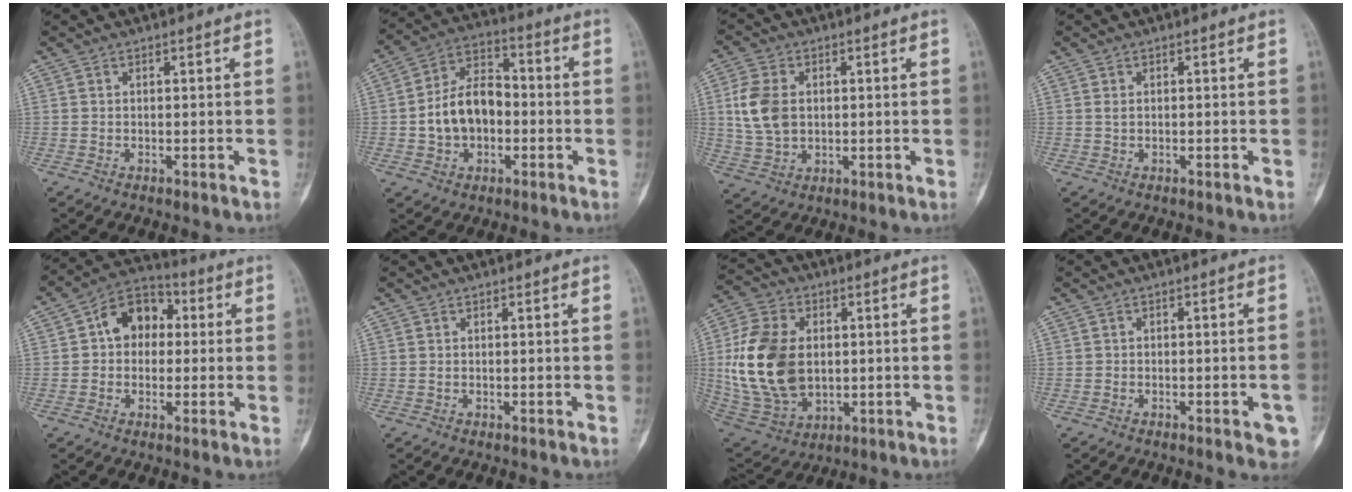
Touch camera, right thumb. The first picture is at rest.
{"total": 12.4, "force": [-1.6, 8.7, 8.6], "torque": [-0.127, 0.037, -0.034]}
{"total": 9.5, "force": [1.2, 6.7, 6.6], "torque": [-0.134, -0.001, 0.029]}
{"total": 0.8, "force": [0.0, 0.4, 0.7], "torque": [-0.010, 0.000, 0.003]}
{"total": 10.3, "force": [1.6, 7.8, 6.6], "torque": [-0.064, 0.027, 0.011]}
{"total": 0.0}
{"total": 19.7, "force": [0.9, 13.4, 14.4], "torque": [-0.281, -0.008, 0.032]}
{"total": 4.1, "force": [-1.8, 1.3, 3.4], "torque": [-0.023, 0.008, -0.021]}